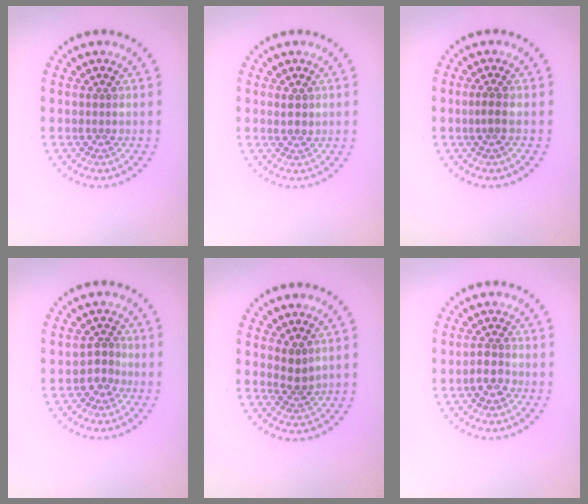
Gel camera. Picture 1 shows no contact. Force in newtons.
{"total": 1.2, "press": 1.1, "slide": 0.6}
{"total": 1.2, "press": 1.0, "slide": 0.7}
{"total": 1.7, "press": 1.3, "slide": 1.1}
{"total": 1.6, "press": 1.2, "slide": 1.0}
{"total": 1.6, "press": 1.4, "slide": 0.8}